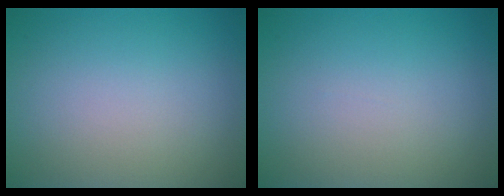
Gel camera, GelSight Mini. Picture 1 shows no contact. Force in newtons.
{"total": 0.0}